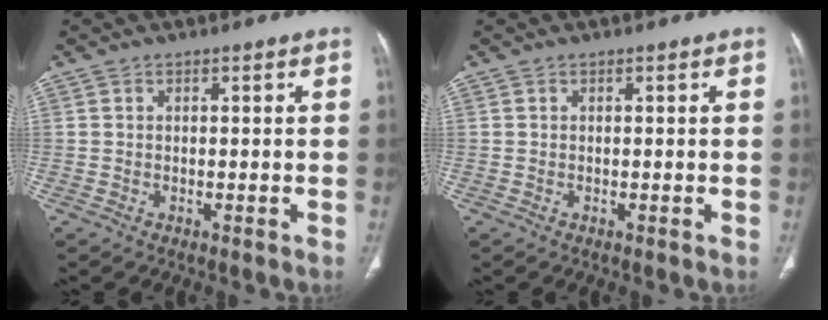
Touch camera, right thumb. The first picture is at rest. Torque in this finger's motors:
{"motor_torque": [-0.02, -0.23, 0.57, -0.11, -0.02]}